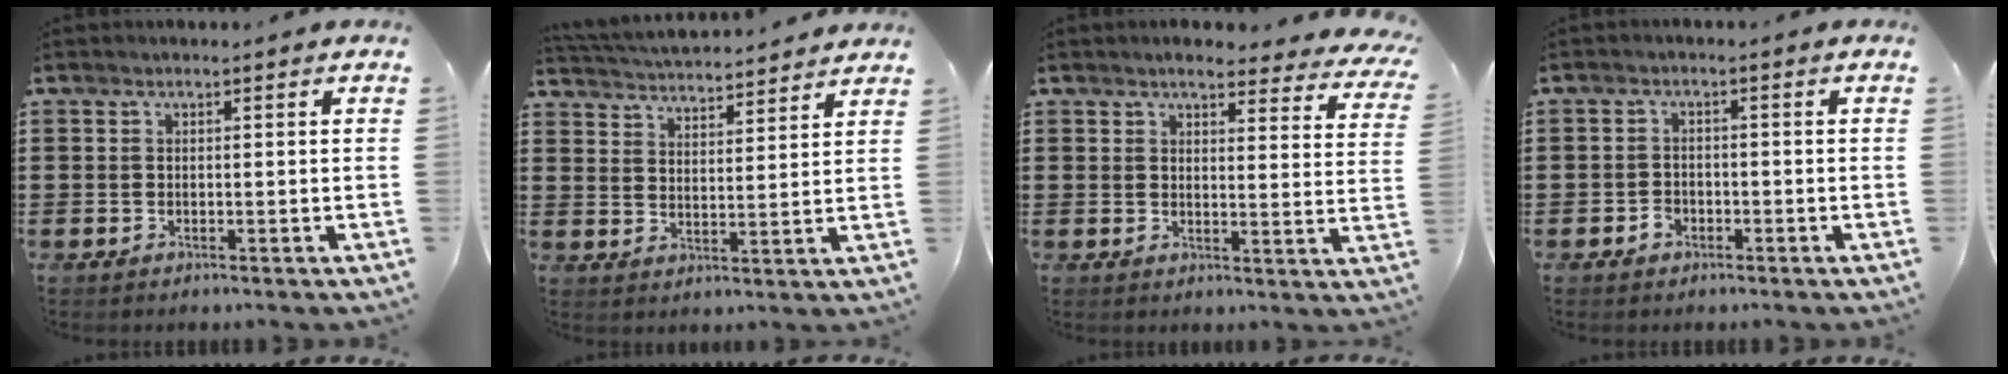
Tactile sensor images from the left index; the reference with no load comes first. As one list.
[{"total": 3.9, "force": [3.9, 0.0, 0.0], "torque": [-0.021, -0.026, 0.064]}, {"total": 4.4, "force": [4.0, 0.4, 1.8], "torque": [-0.042, -0.015, 0.068]}, {"total": 1.7, "force": [-1.1, 1.3, 0.5], "torque": [-0.014, 0.000, -0.023]}]